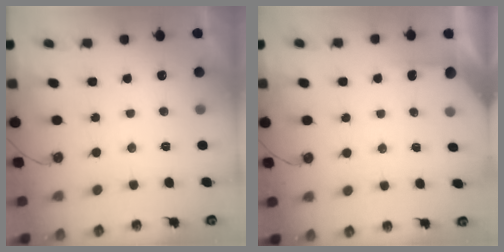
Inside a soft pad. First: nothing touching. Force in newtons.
{"total": 1.9, "press": 1.9, "slide": 0.3}